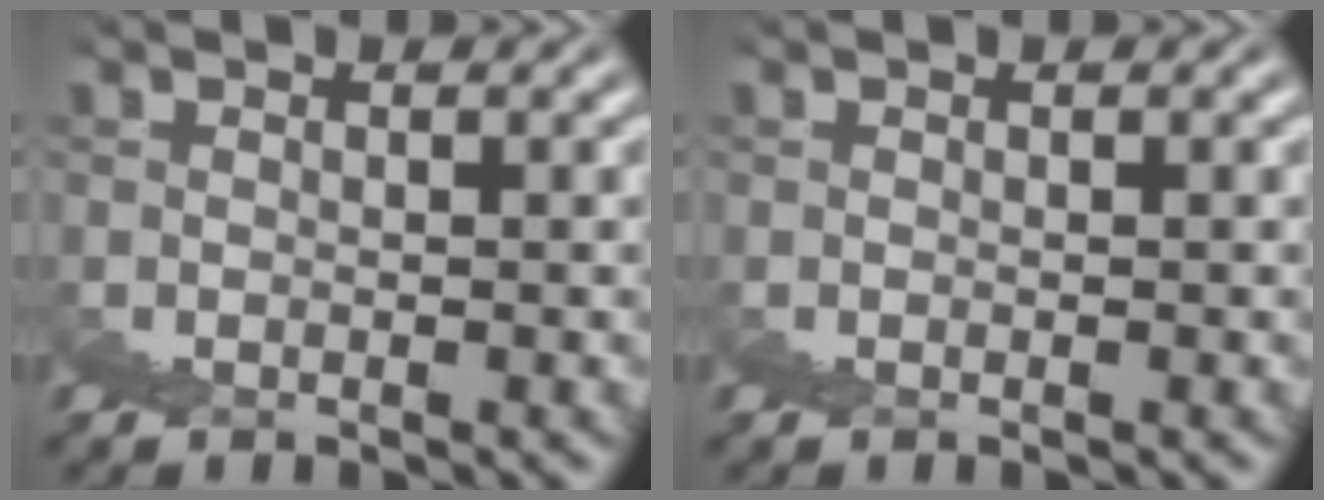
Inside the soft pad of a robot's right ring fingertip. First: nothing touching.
{"total": 0.0}